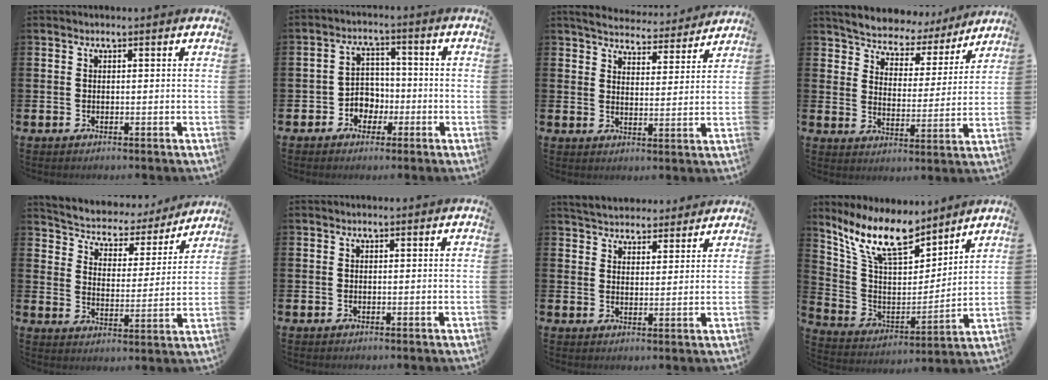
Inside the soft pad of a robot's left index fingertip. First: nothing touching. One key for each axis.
{"total": 3.7, "fx": -1.6, "fy": 3.2, "fz": 1.0, "tx": -0.037, "ty": 0.002, "tz": -0.037}
{"total": 5.1, "fx": 4.9, "fy": 1.0, "fz": 0.4, "tx": -0.029, "ty": -0.038, "tz": 0.085}
{"total": 6.2, "fx": 6.0, "fy": 1.7, "fz": 0.4, "tx": -0.038, "ty": -0.053, "tz": 0.102}
{"total": 4.8, "fx": 4.4, "fy": 1.9, "fz": 0.4, "tx": -0.042, "ty": -0.039, "tz": 0.069}
{"total": 0.0}
{"total": 4.6, "fx": 4.5, "fy": 1.0, "fz": -0.1, "tx": -0.015, "ty": -0.025, "tz": 0.081}
{"total": 12.0, "fx": 10.2, "fy": 3.8, "fz": 5.2, "tx": -0.142, "ty": -0.054, "tz": 0.184}